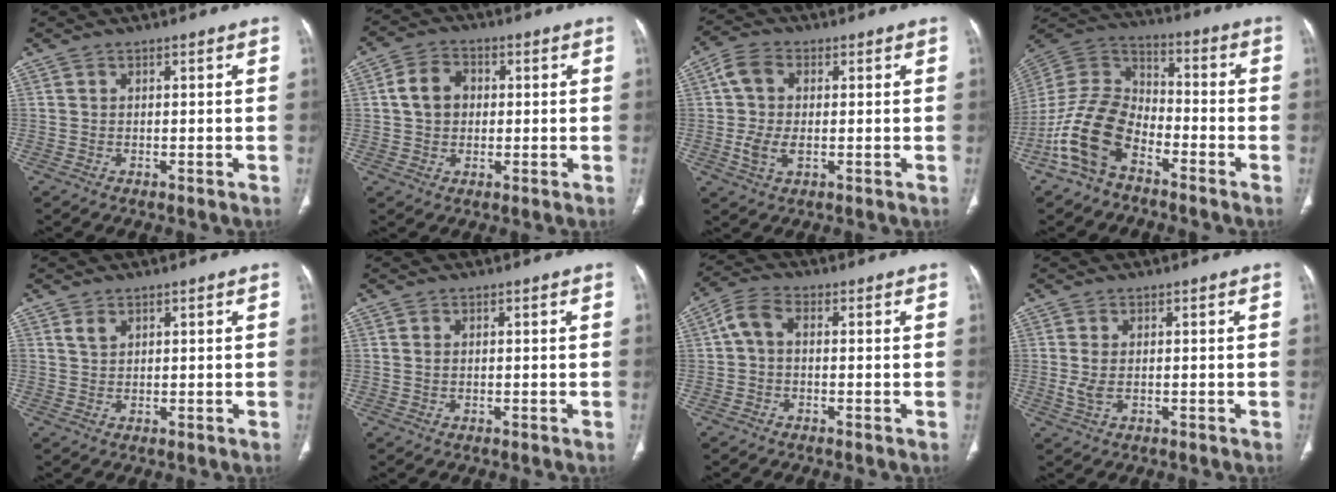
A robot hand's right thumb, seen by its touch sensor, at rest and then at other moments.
{"total": 6.7, "force": [0.7, 5.3, 4.0], "torque": [-0.056, 0.010, 0.008]}
{"total": 7.8, "force": [0.3, 4.8, 6.2], "torque": [-0.124, 0.010, 0.003]}
{"total": 14.4, "force": [-7.7, 8.5, 8.7], "torque": [-0.169, 0.061, -0.161]}
{"total": 1.9, "force": [1.2, 1.0, 1.0], "torque": [-0.016, -0.004, 0.029]}
{"total": 1.0, "force": [0.2, 0.7, 0.7], "torque": [-0.014, 0.001, 0.005]}
{"total": 4.5, "force": [0.0, 2.7, 3.6], "torque": [-0.070, 0.016, -0.009]}
{"total": 2.7, "force": [-0.2, 1.3, 2.4], "torque": [-0.058, -0.005, -0.004]}